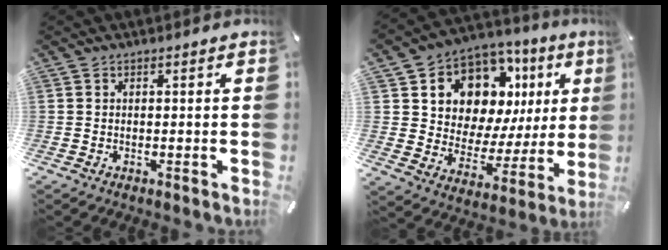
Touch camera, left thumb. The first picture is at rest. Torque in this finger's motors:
{"motor_torque": [2.52, 2.49, 0.82, -0.11, 0.14]}